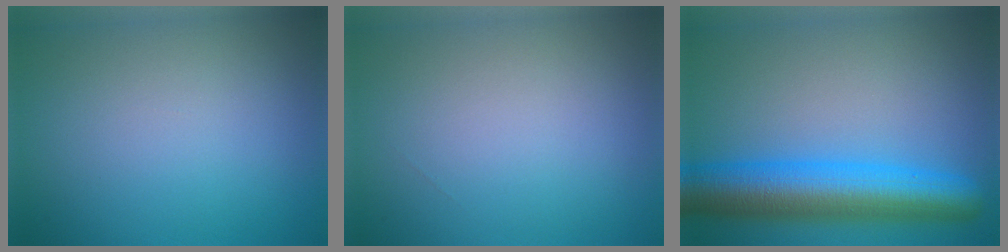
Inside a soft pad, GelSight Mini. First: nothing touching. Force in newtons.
{"total": 0.0}
{"total": 9.0, "press": 9.0, "slide": 0.2}